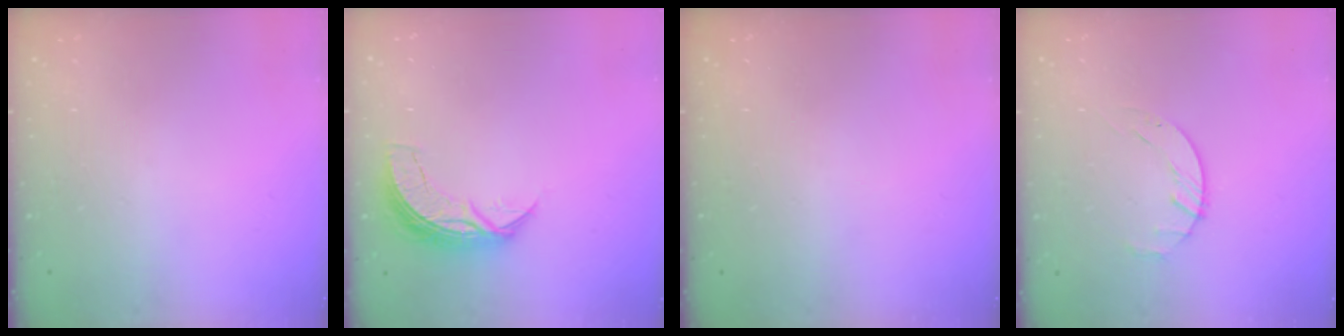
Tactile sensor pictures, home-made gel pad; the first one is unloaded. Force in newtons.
{"total": 7.1, "press": 7.1, "slide": 0.4}
{"total": 0.0}
{"total": 1.8, "press": 1.7, "slide": 0.3}